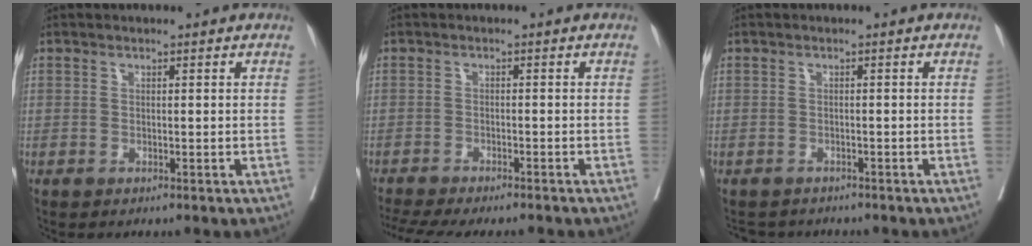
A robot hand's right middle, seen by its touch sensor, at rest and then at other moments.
{"total": 13.0, "force": [-11.5, 2.0, 5.7], "torque": [-0.102, -0.014, -0.159]}
{"total": 3.4, "force": [-3.2, 1.2, 0.1], "torque": [0.001, -0.004, -0.048]}